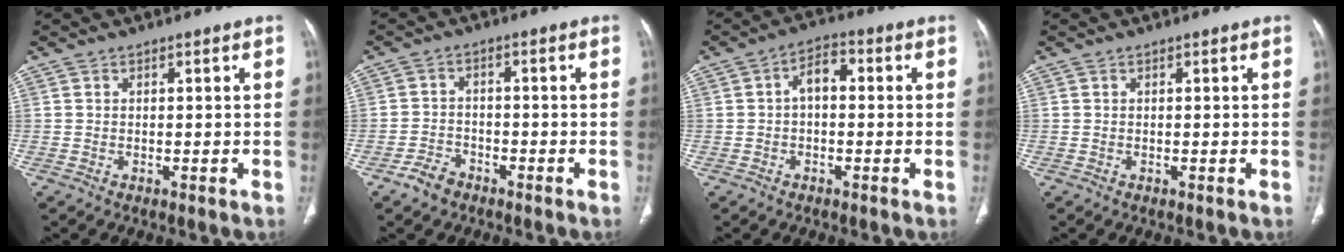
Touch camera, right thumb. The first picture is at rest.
{"total": 4.0, "force": [-2.9, 2.5, 1.3], "torque": [-0.024, 0.021, -0.049]}
{"total": 4.9, "force": [0.1, 2.9, 4.0], "torque": [-0.058, 0.020, -0.009]}
{"total": 0.0}